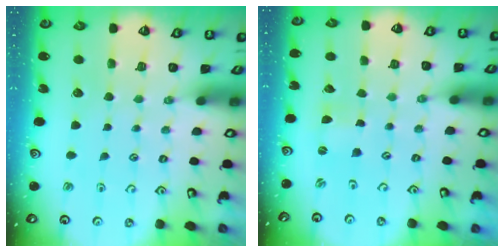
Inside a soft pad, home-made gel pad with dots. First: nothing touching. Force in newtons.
{"total": 0.0}